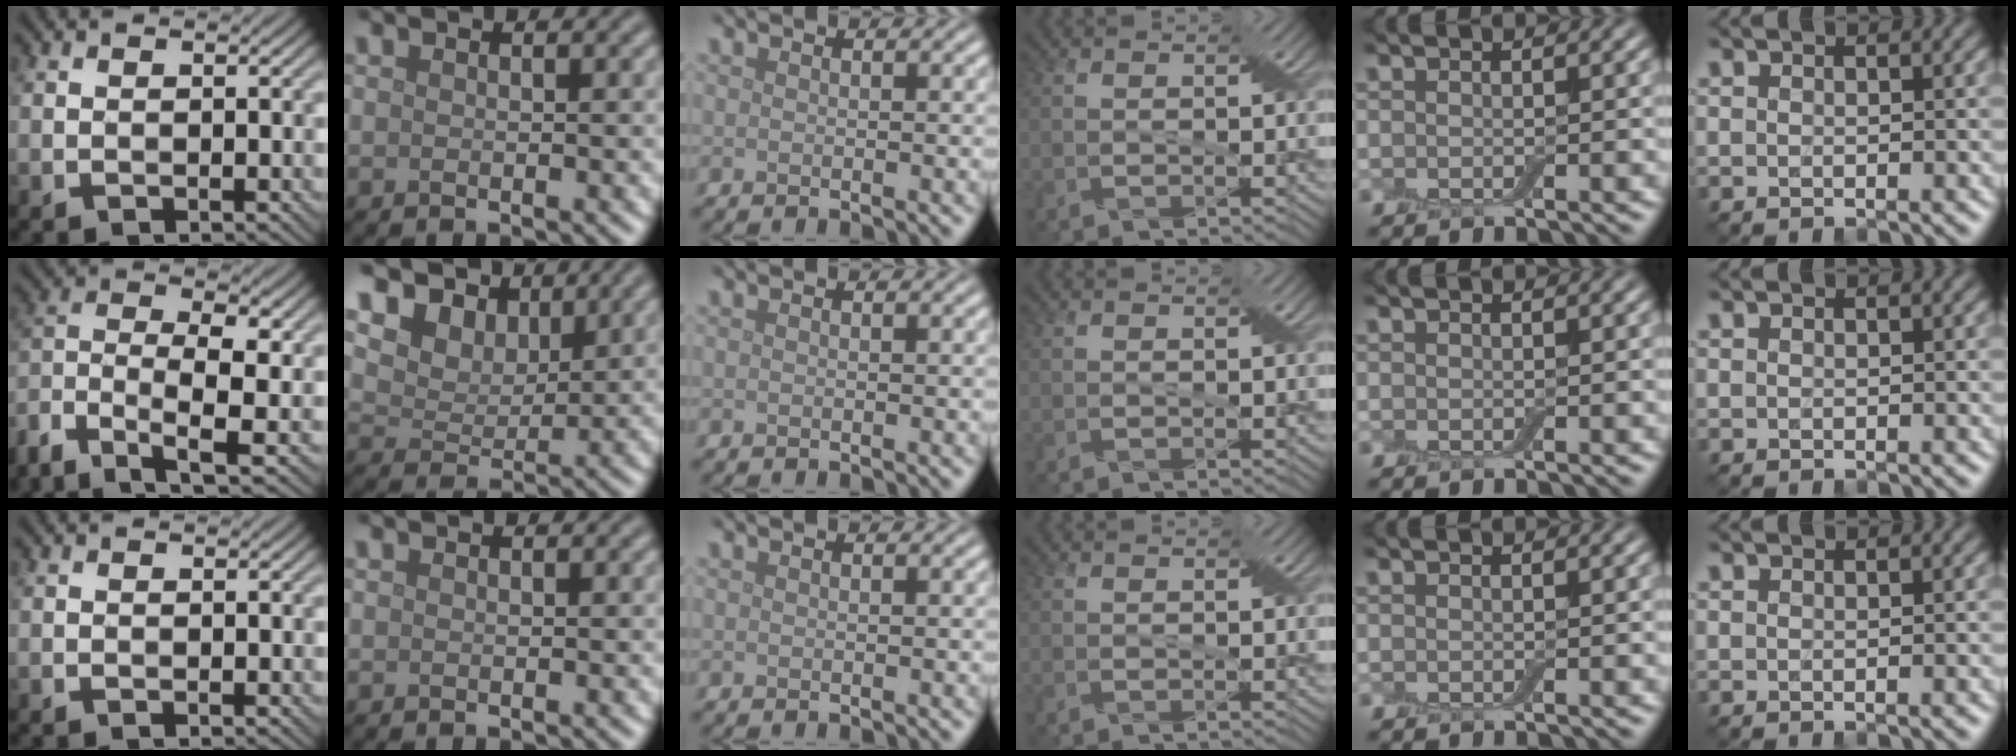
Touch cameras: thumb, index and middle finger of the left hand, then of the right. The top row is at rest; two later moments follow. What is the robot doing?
{"motion": "extract", "object": "backpack"}